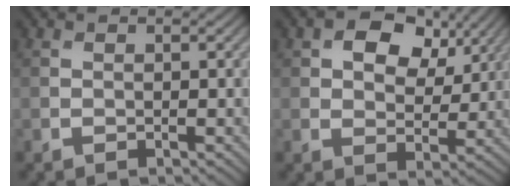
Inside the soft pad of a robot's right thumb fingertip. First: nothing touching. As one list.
[{"total": 8.2, "force": [3.8, 5.1, 5.2], "torque": [-0.088, 0.001, 0.058]}]